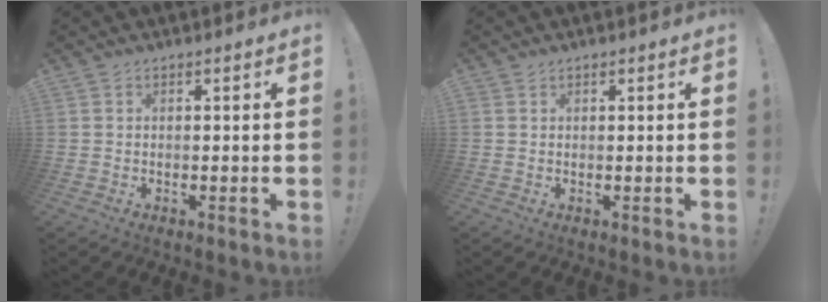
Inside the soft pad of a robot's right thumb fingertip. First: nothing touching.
{"total": 0.6, "force": [0.5, 0.3, 0.0], "torque": [0.001, -0.002, 0.009]}